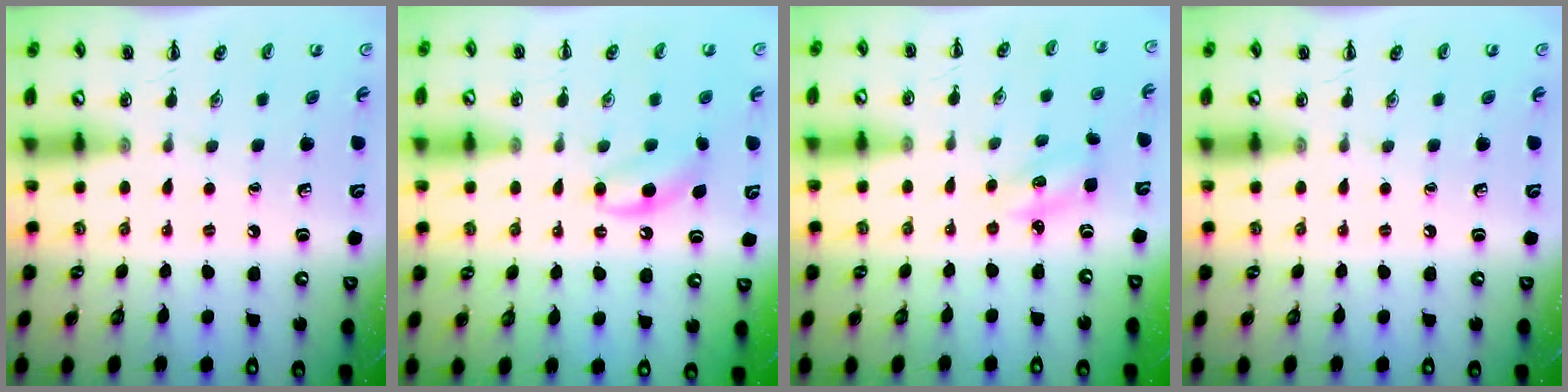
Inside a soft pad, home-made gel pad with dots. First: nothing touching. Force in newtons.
{"total": 4.7, "press": 4.4, "slide": 1.4}
{"total": 2.8, "press": 2.7, "slide": 0.7}
{"total": 0.0}